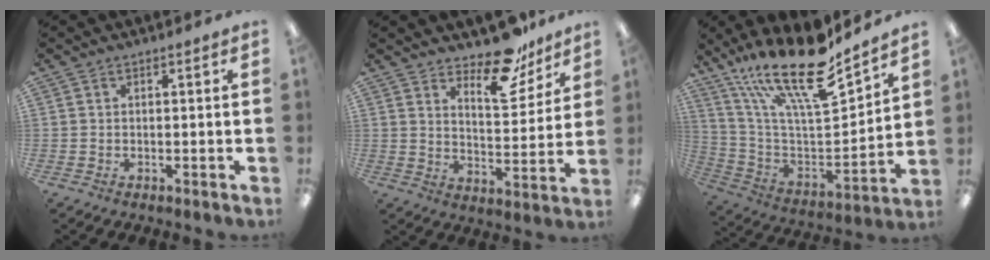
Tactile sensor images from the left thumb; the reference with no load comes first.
{"total": 14.0, "force": [10.7, 5.7, 7.0], "torque": [-0.081, -0.073, 0.185]}
{"total": 22.5, "force": [17.0, 5.7, 13.6], "torque": [-0.253, -0.122, 0.289]}